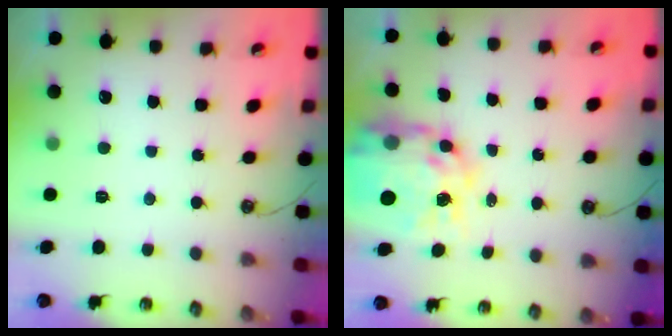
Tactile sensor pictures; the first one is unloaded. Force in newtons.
{"total": 17.0, "press": 17.0, "slide": 1.6}